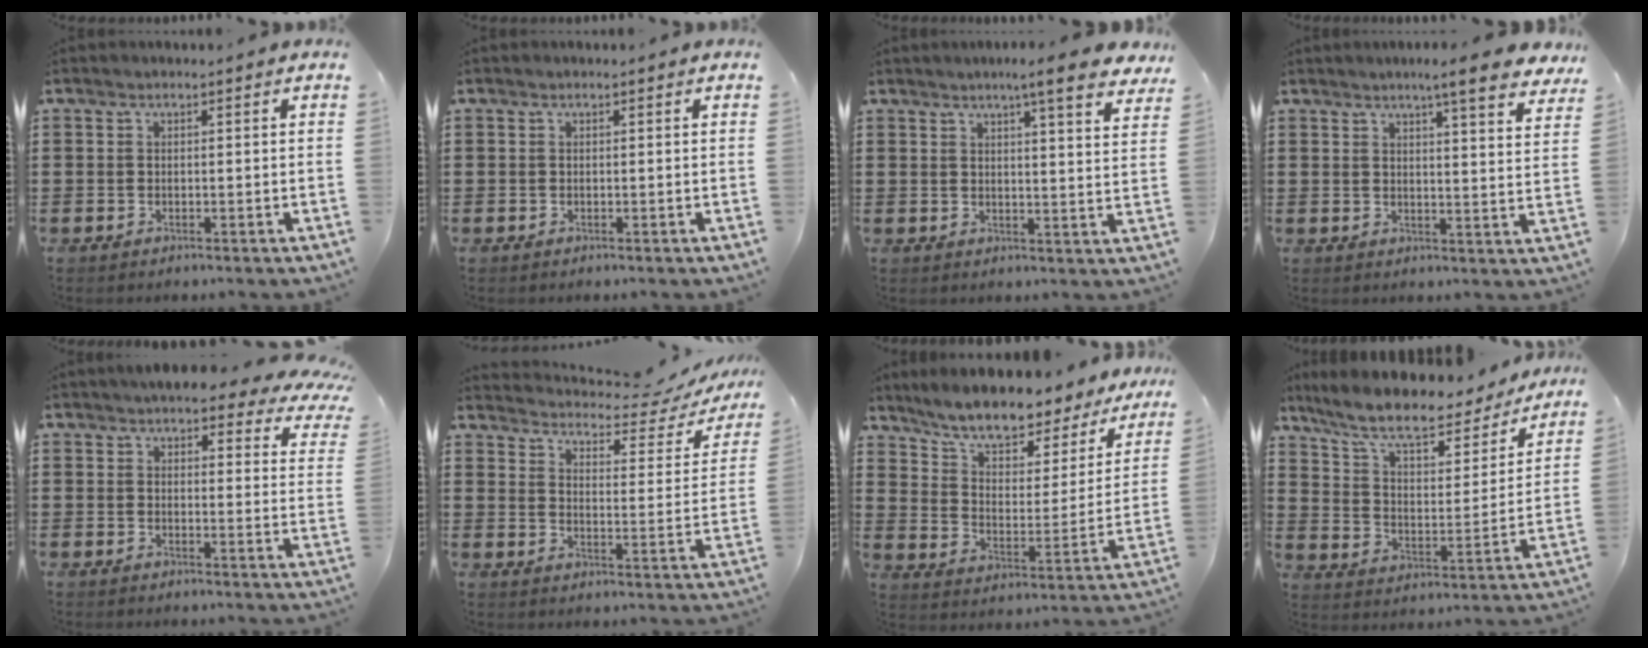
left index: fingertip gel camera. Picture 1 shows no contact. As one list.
[{"total": 0.0}, {"total": 6.5, "force": [5.1, 0.1, 4.0], "torque": [-0.068, -0.023, 0.082]}, {"total": 6.5, "force": [5.3, 0.1, 3.8], "torque": [-0.063, -0.025, 0.086]}, {"total": 5.3, "force": [4.6, 1.0, 2.4], "torque": [-0.048, -0.020, 0.079]}, {"total": 4.3, "force": [3.9, 0.9, 1.7], "torque": [-0.048, -0.028, 0.058]}, {"total": 8.0, "force": [7.2, 1.6, 3.0], "torque": [-0.086, -0.055, 0.121]}, {"total": 9.6, "force": [8.2, 2.1, 4.7], "torque": [-0.124, -0.045, 0.141]}]